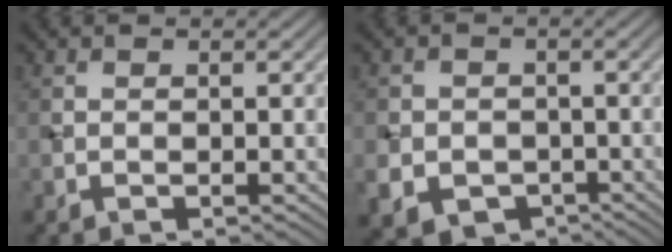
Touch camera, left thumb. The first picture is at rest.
{"total": 6.0, "force": [-2.4, 5.2, 1.9], "torque": [-0.047, -0.018, -0.051]}